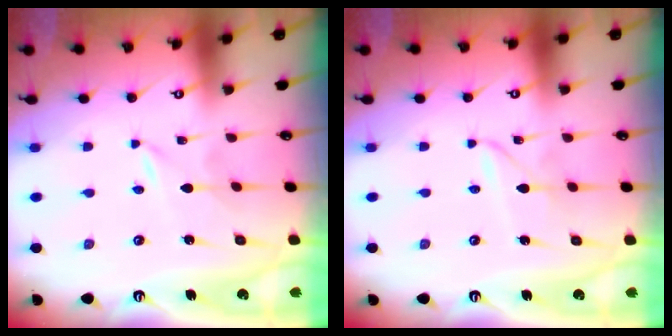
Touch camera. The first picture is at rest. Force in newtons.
{"total": 2.1, "press": 2.1, "slide": 0.2}